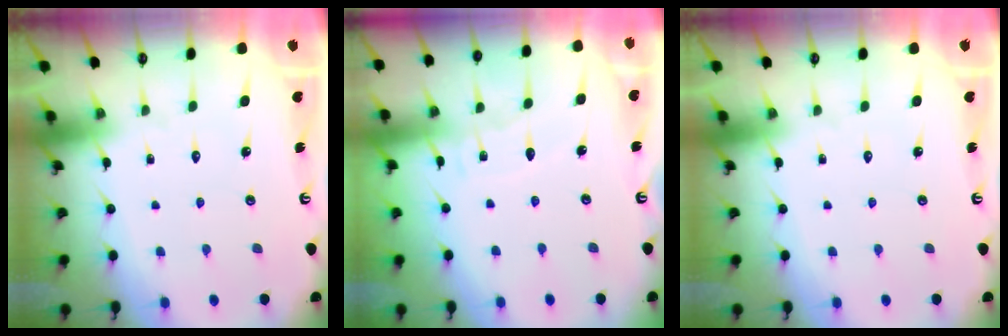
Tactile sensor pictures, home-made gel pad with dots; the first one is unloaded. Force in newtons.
{"total": 5.0, "press": 5.0, "slide": 0.5}
{"total": 0.0}